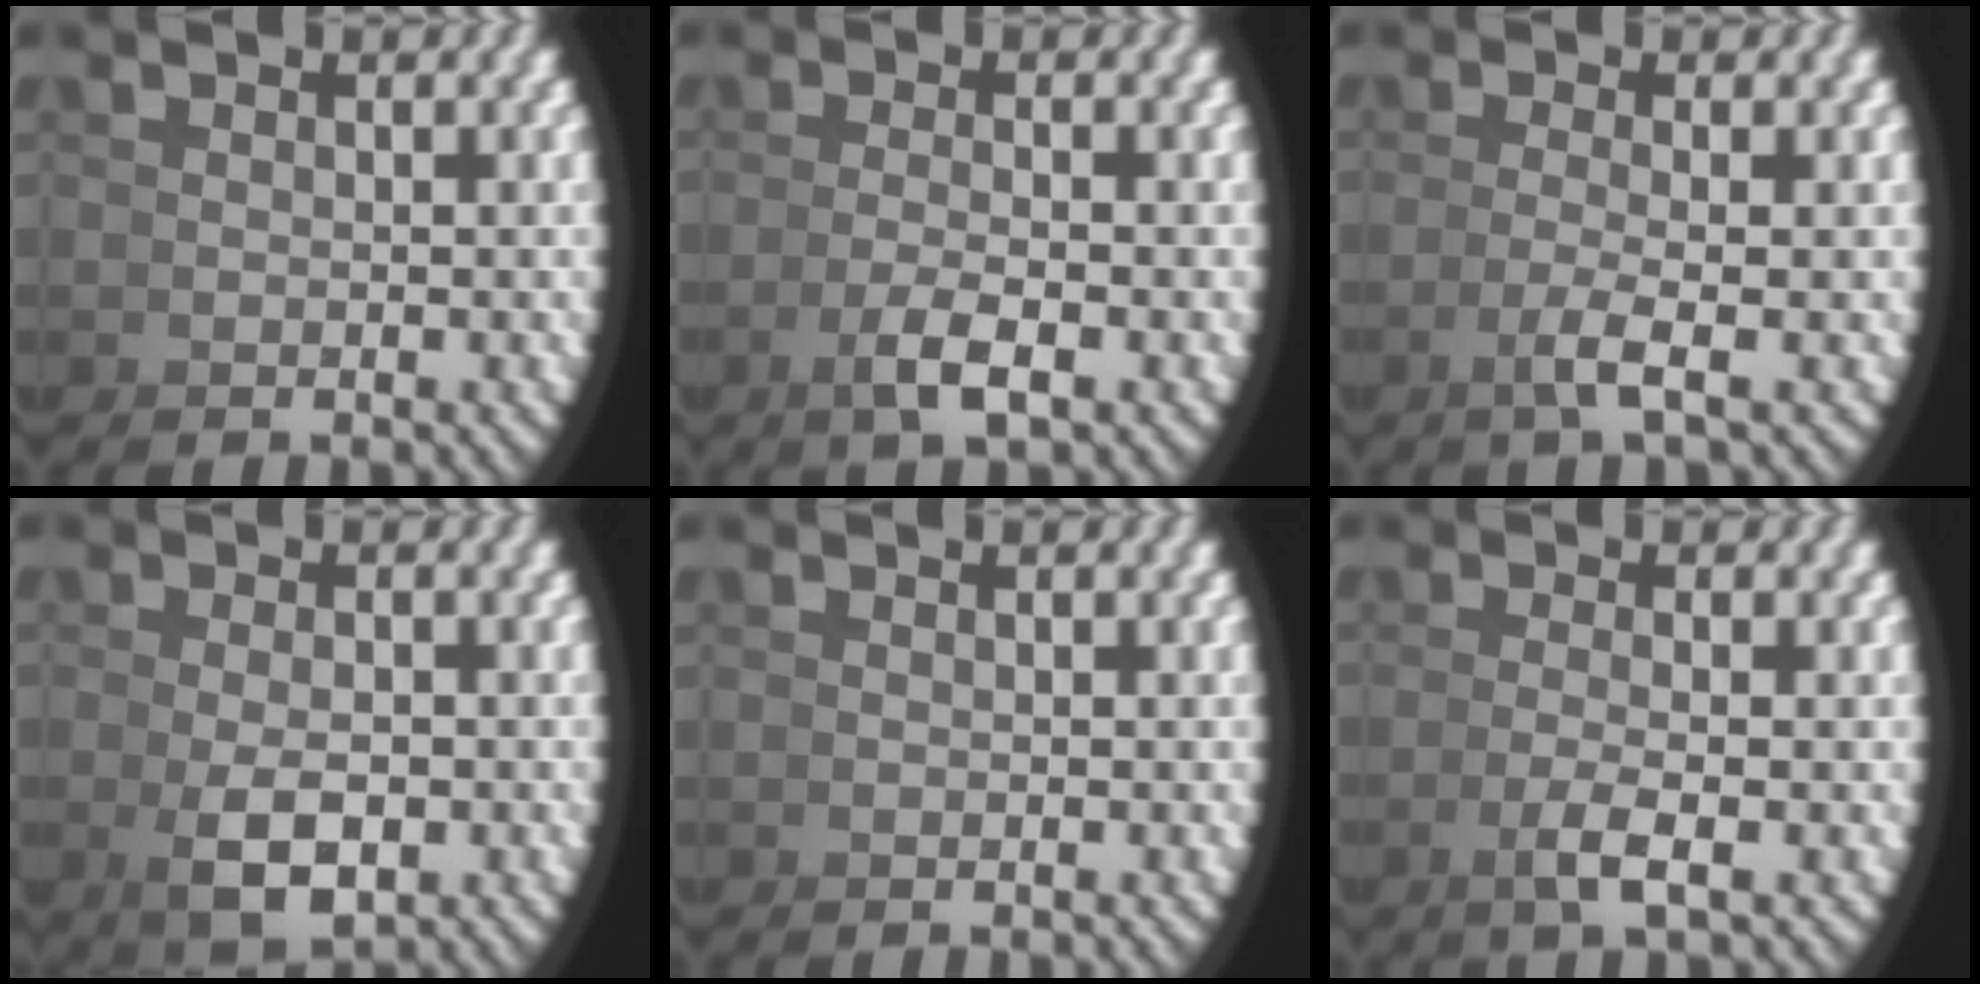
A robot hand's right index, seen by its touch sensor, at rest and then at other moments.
{"total": 2.4, "force": [-1.1, -0.4, 2.1], "torque": [-0.032, 0.000, -0.016]}
{"total": 2.3, "force": [-0.6, -0.9, 2.1], "torque": [-0.040, -0.004, -0.008]}
{"total": 3.8, "force": [-1.4, 1.7, 3.1], "torque": [-0.053, -0.013, -0.010]}
{"total": 0.0}
{"total": 2.1, "force": [-0.7, -0.7, 1.9], "torque": [-0.032, -0.001, -0.009]}